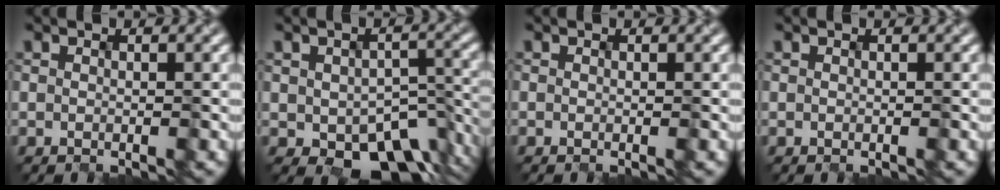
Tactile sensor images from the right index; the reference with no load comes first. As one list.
[{"total": 8.4, "force": [-3.8, 5.1, 5.6], "torque": [-0.091, -0.024, -0.036]}, {"total": 0.0}, {"total": 0.0}]